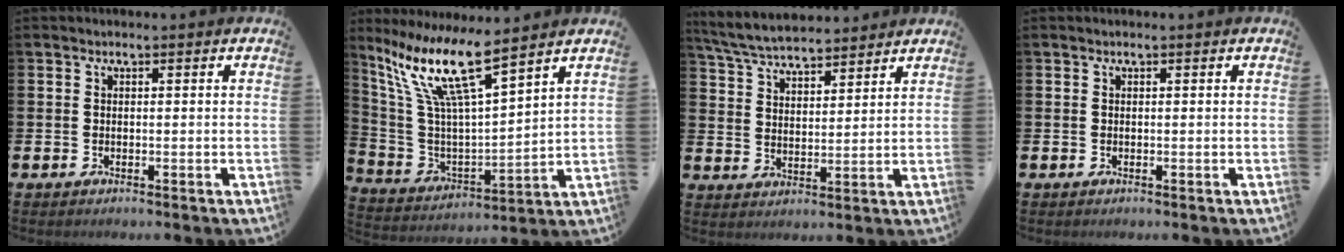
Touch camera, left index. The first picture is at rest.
{"total": 12.1, "force": [8.6, 1.8, 8.3], "torque": [-0.202, -0.045, 0.143]}
{"total": 6.1, "force": [5.8, 1.1, 1.2], "torque": [-0.049, -0.027, 0.106]}
{"total": 0.0}